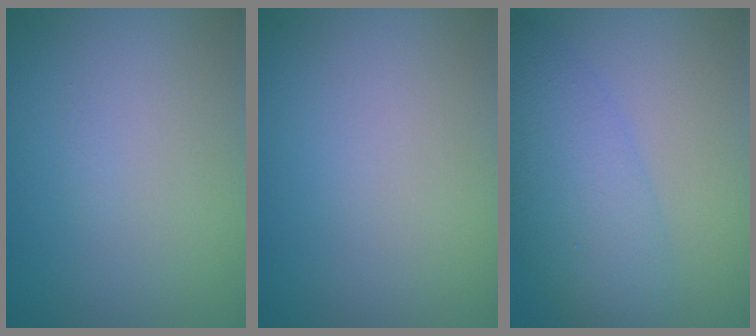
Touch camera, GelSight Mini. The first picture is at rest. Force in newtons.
{"total": 0.0}
{"total": 5.5, "press": 5.5, "slide": 0.1}